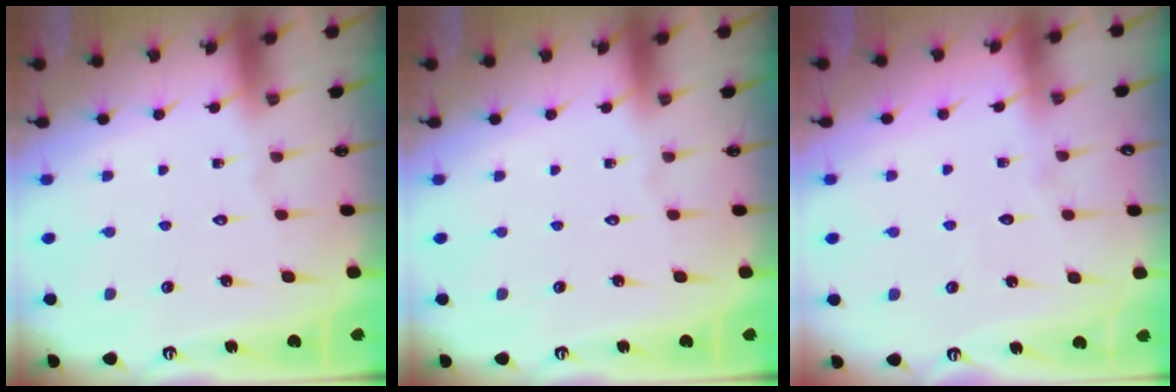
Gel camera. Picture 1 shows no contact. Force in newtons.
{"total": 0.0}
{"total": 3.2, "press": 3.2, "slide": 0.3}